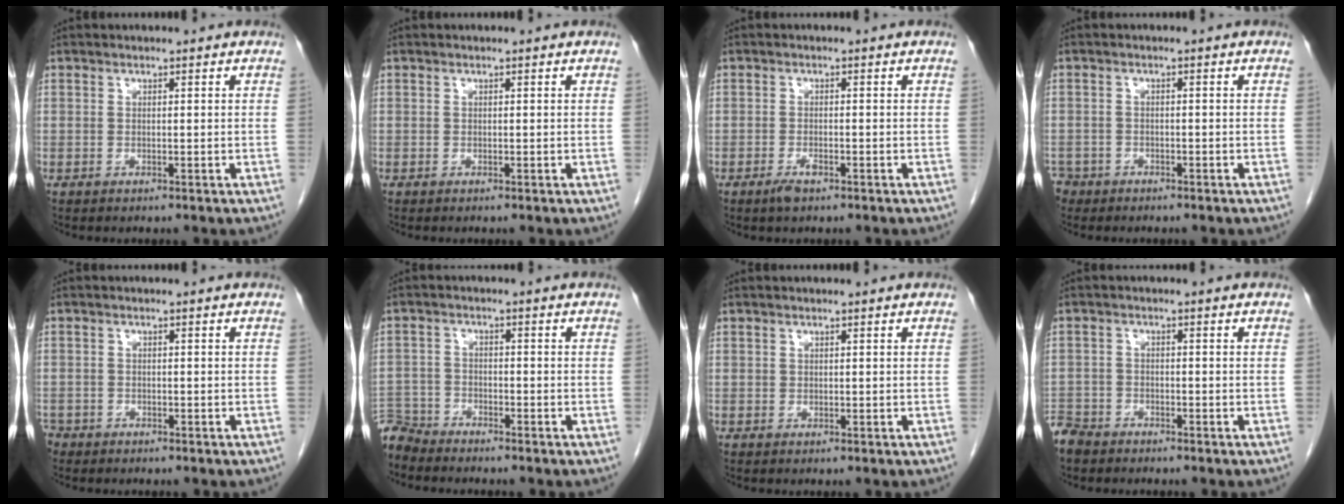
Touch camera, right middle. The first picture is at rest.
{"total": 0.0}
{"total": 1.9, "force": [-1.3, 0.5, 1.3], "torque": [-0.030, -0.002, -0.022]}
{"total": 3.8, "force": [-2.9, 2.4, -0.1], "torque": [-0.005, 0.003, -0.053]}
{"total": 3.6, "force": [-2.8, 2.1, 0.6], "torque": [-0.017, 0.000, -0.049]}
{"total": 5.8, "force": [-5.7, 1.4, -0.1], "torque": [0.002, -0.006, -0.112]}
{"total": 0.0}
{"total": 4.2, "force": [-3.8, 1.8, 0.4], "torque": [-0.014, -0.005, -0.075]}